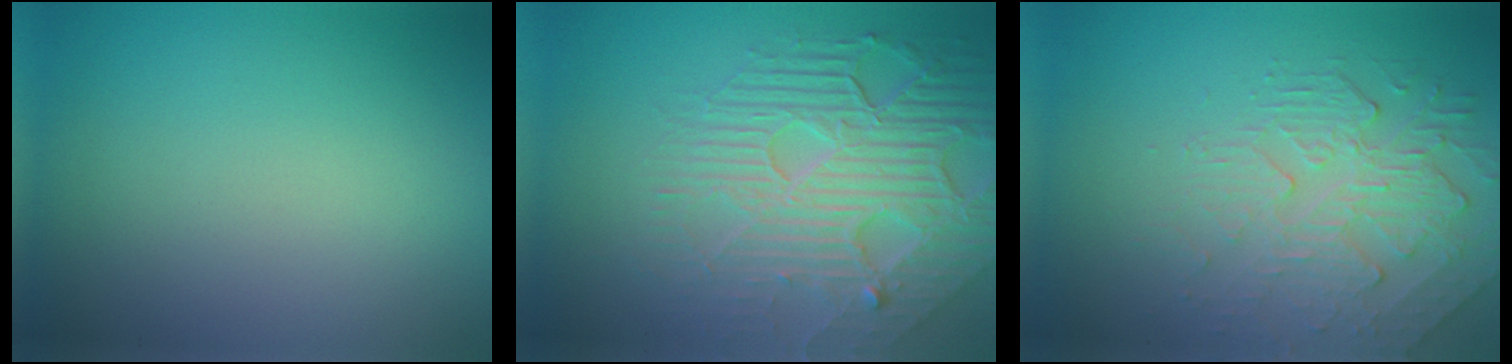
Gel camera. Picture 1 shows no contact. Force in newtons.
{"total": 8.2, "press": 5.6, "slide": 6.0}
{"total": 2.7, "press": 2.1, "slide": 1.7}